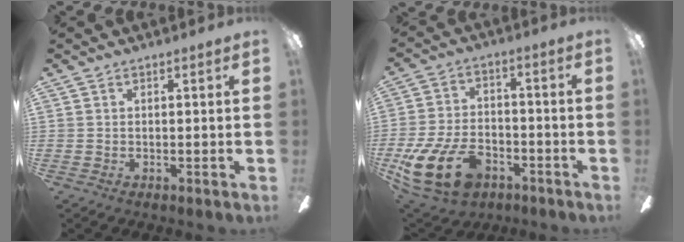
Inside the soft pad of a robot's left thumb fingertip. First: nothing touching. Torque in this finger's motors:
{"motor_torque": [1.27, 3.12, 0.80, -0.53, 0.12]}